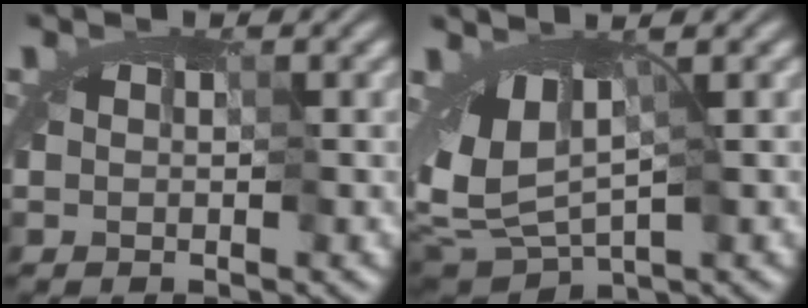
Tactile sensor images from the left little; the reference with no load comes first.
{"total": 5.1, "force": [-0.3, 2.8, 4.3], "torque": [-0.078, -0.010, -0.001]}